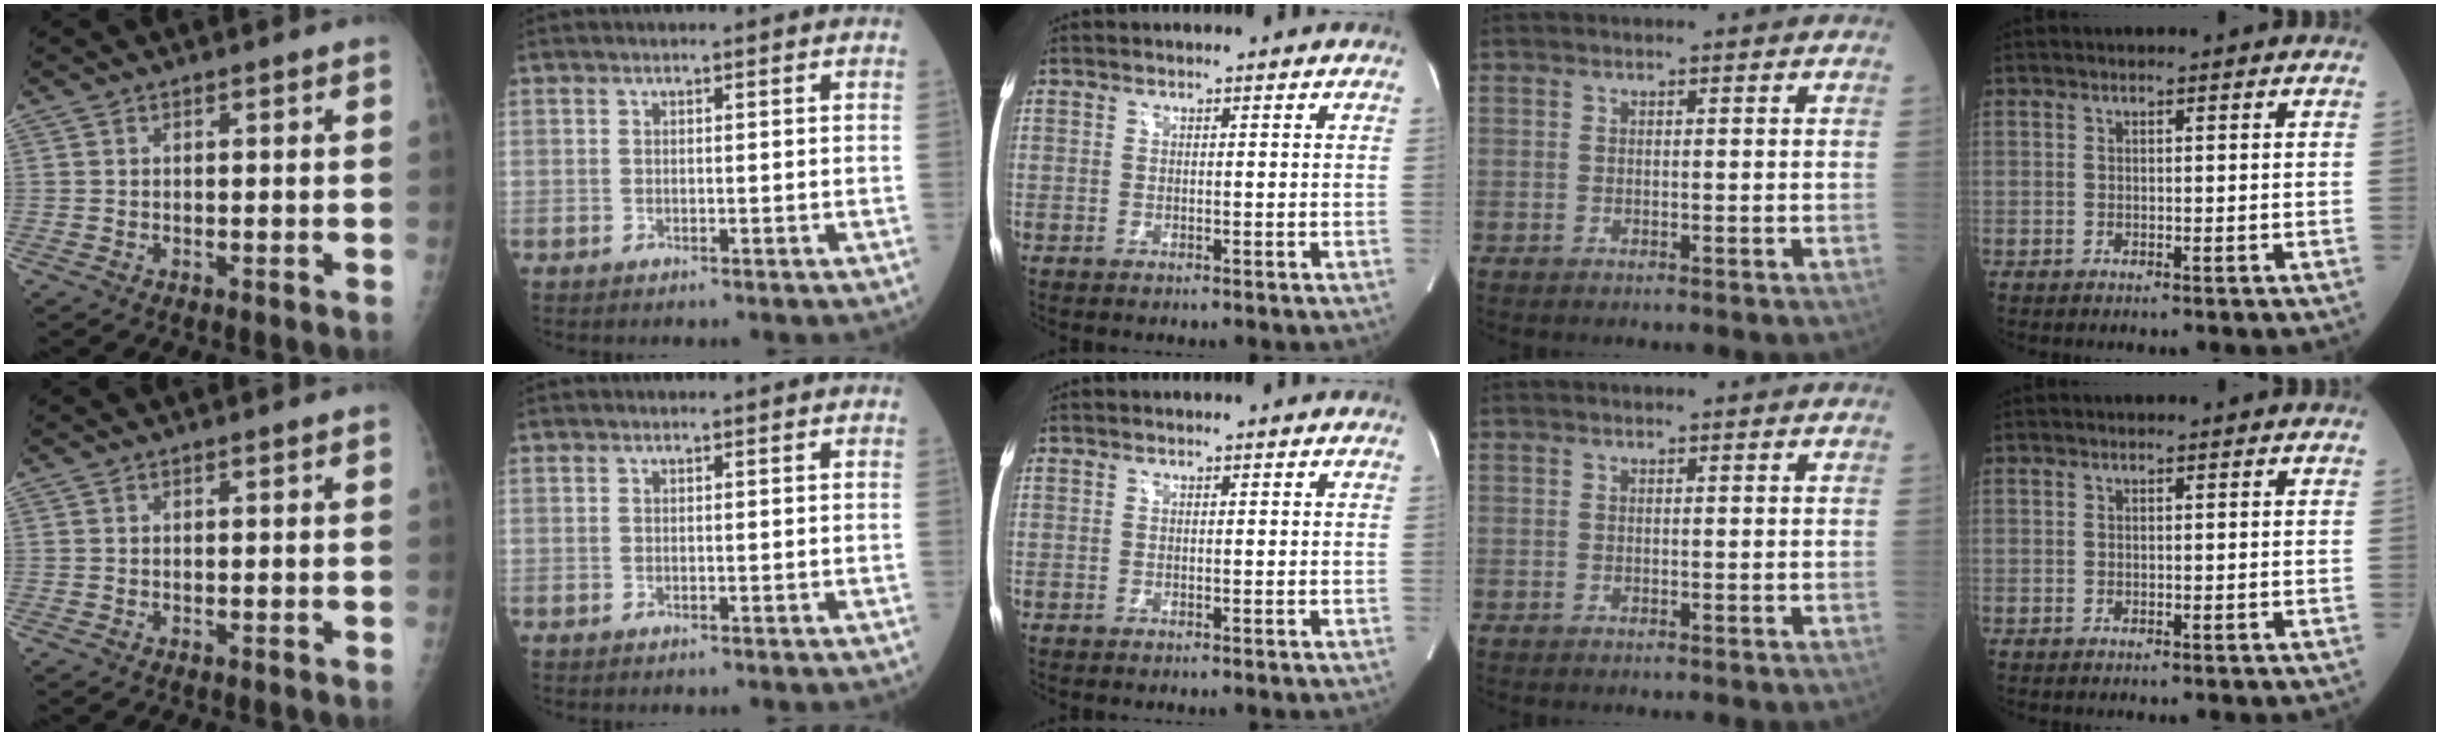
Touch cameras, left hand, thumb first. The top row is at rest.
{}